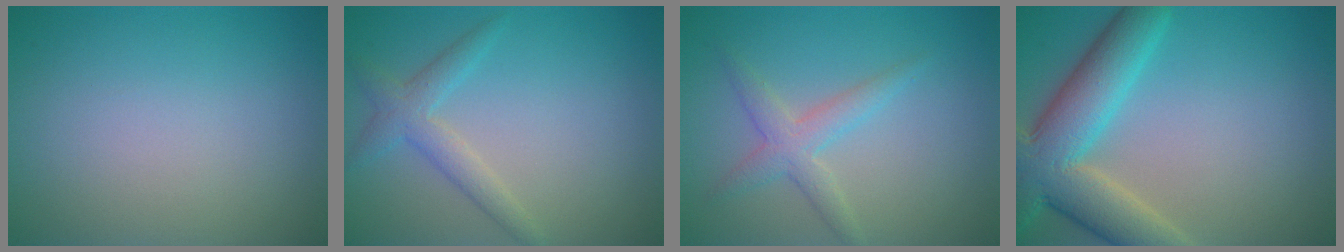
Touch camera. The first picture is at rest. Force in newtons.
{"total": 2.6, "press": 2.6, "slide": 0.2}
{"total": 2.7, "press": 2.7, "slide": 0.1}
{"total": 8.6, "press": 8.6, "slide": 0.6}